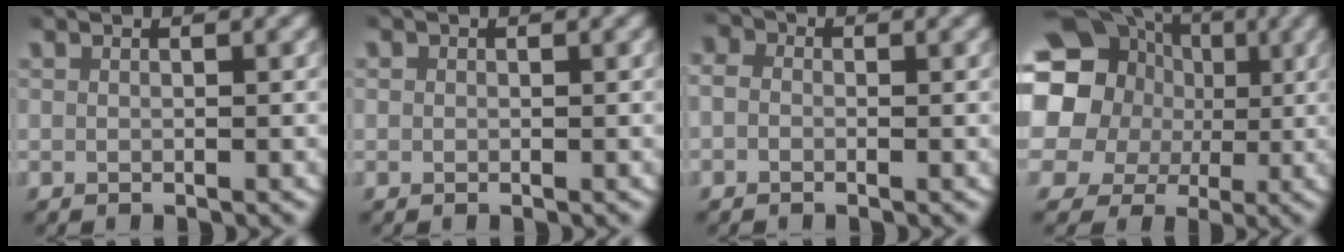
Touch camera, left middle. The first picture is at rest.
{"total": 0.7, "force": [0.1, 0.7, 0.1], "torque": [-0.002, 0.001, -0.003]}
{"total": 2.8, "force": [0.3, 2.5, 1.1], "torque": [-0.023, 0.007, -0.010]}
{"total": 18.1, "force": [3.1, 15.3, 9.1], "torque": [-0.213, -0.021, 0.042]}